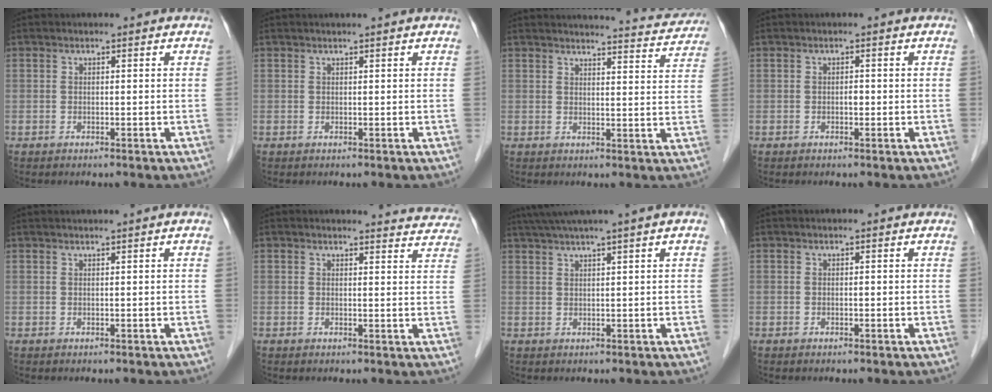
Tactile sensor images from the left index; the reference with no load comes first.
{"total": 2.0, "force": [1.7, -0.1, 1.1], "torque": [-0.011, 0.019, 0.025]}
{"total": 12.5, "force": [12.2, 0.8, 2.2], "torque": [-0.018, -0.031, 0.128]}
{"total": 0.7, "force": [-0.1, 0.4, 0.5], "torque": [-0.009, 0.002, -0.004]}
{"total": 1.9, "force": [1.5, -0.6, 1.1], "torque": [-0.015, 0.011, 0.033]}
{"total": 8.7, "force": [8.5, 1.2, 0.7], "torque": [0.017, -0.023, 0.066]}
{"total": 6.6, "force": [4.8, -1.4, 4.3], "torque": [-0.068, 0.032, 0.081]}
{"total": 0.0}